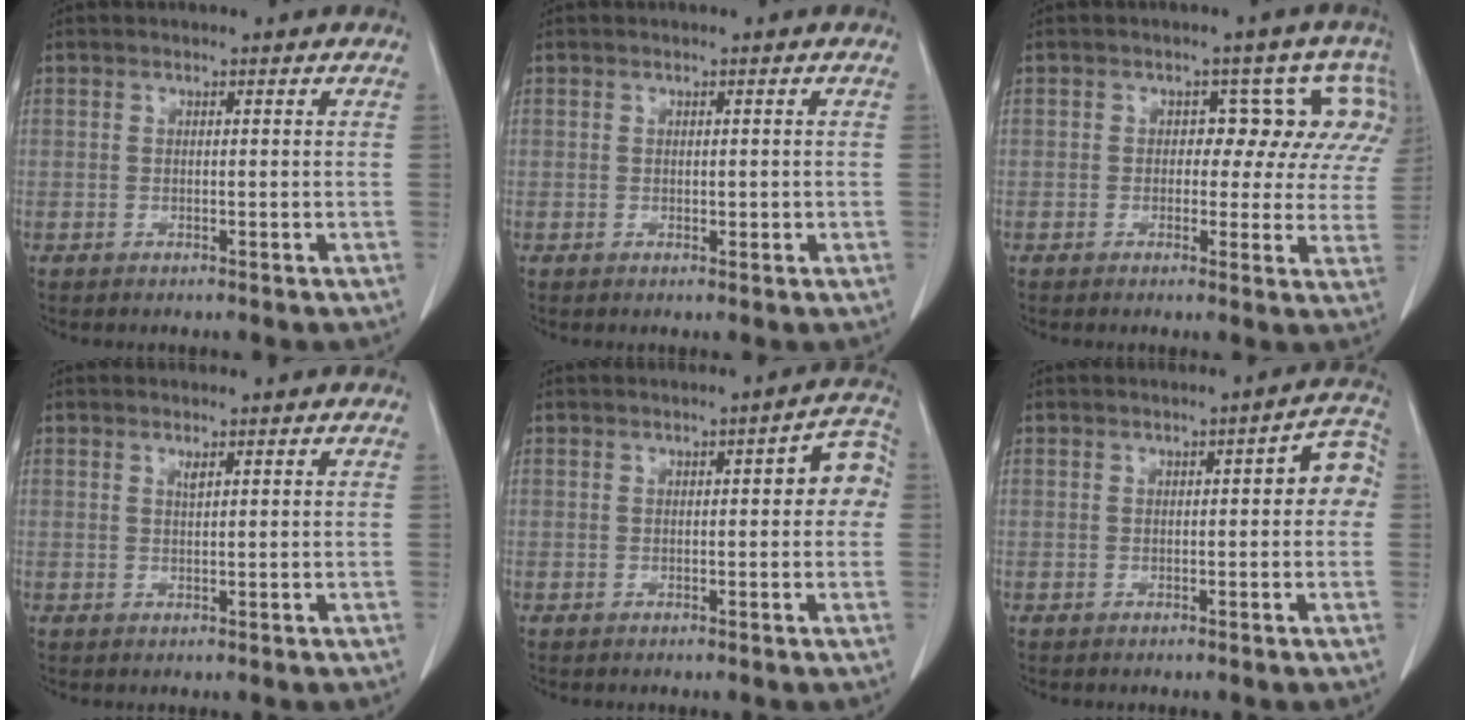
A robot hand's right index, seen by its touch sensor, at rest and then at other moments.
{"total": 1.0, "force": [0.0, 0.6, 0.8], "torque": [-0.009, -0.001, 0.002]}
{"total": 7.7, "force": [2.5, 5.2, 5.2], "torque": [-0.040, 0.022, 0.012]}
{"total": 0.8, "force": [0.5, 0.0, 0.6], "torque": [-0.012, -0.004, 0.011]}
{"total": 5.2, "force": [0.6, 1.7, 4.9], "torque": [-0.046, 0.021, 0.001]}
{"total": 4.8, "force": [0.4, 1.6, 4.5], "torque": [-0.041, 0.021, -0.001]}